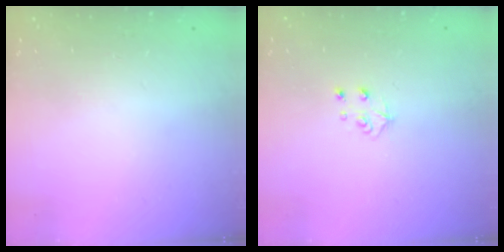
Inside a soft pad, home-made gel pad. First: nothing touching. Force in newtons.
{"total": 4.8, "press": 4.8, "slide": 0.4}